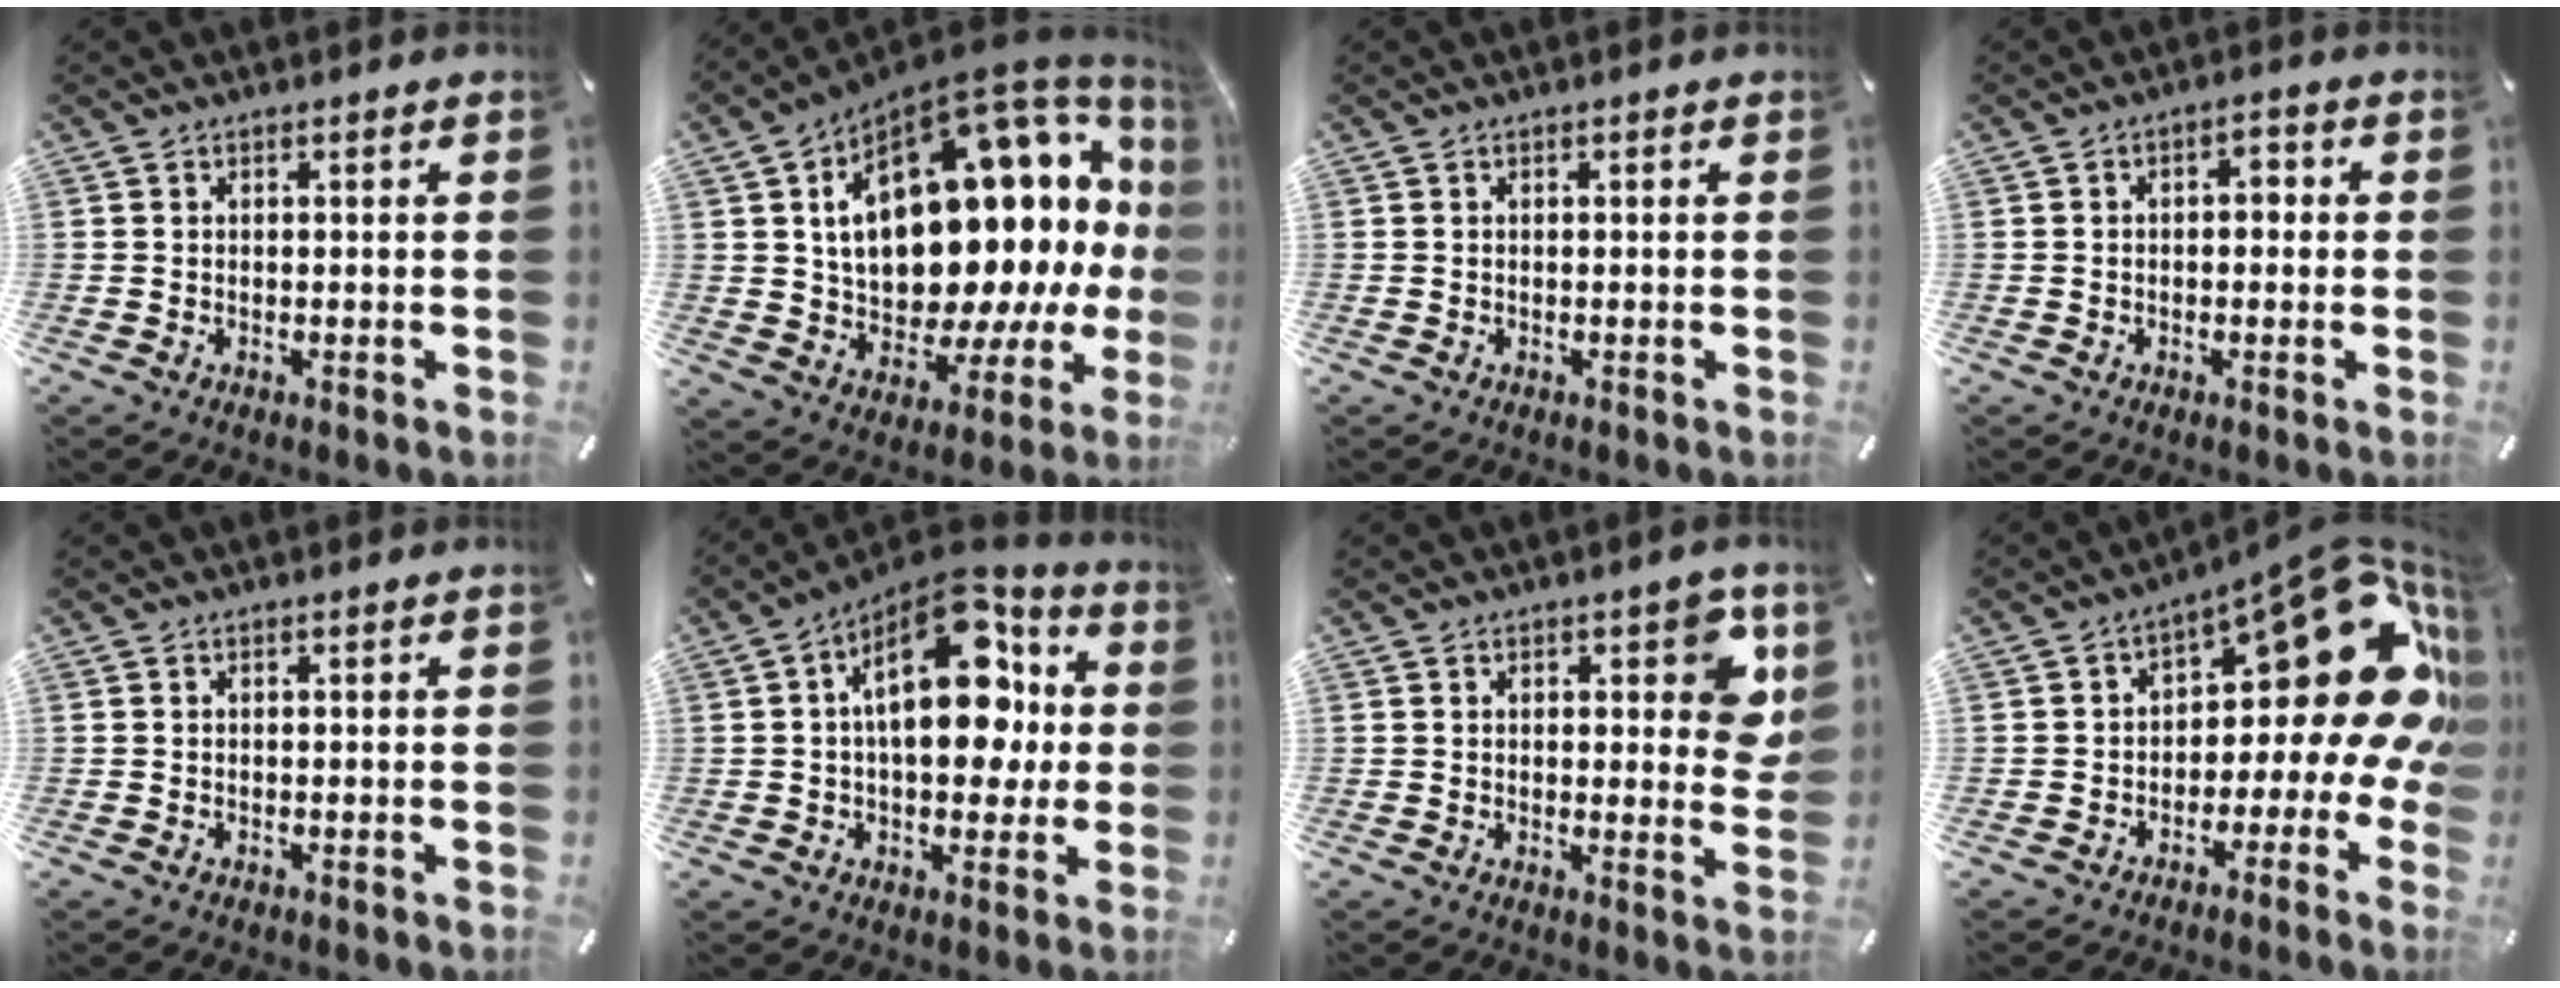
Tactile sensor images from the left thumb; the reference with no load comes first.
{"total": 26.7, "force": [5.4, 14.9, 21.5], "torque": [-0.345, -0.065, 0.107]}
{"total": 0.0}
{"total": 2.9, "force": [-0.6, 1.8, 2.2], "torque": [-0.036, 0.012, -0.017]}
{"total": 0.0}
{"total": 19.9, "force": [4.4, 12.0, 15.2], "torque": [-0.215, -0.026, 0.072]}
{"total": 8.9, "force": [3.5, 4.5, 6.8], "torque": [-0.070, -0.015, 0.055]}
{"total": 21.9, "force": [6.7, 11.1, 17.7], "torque": [-0.219, -0.057, 0.117]}